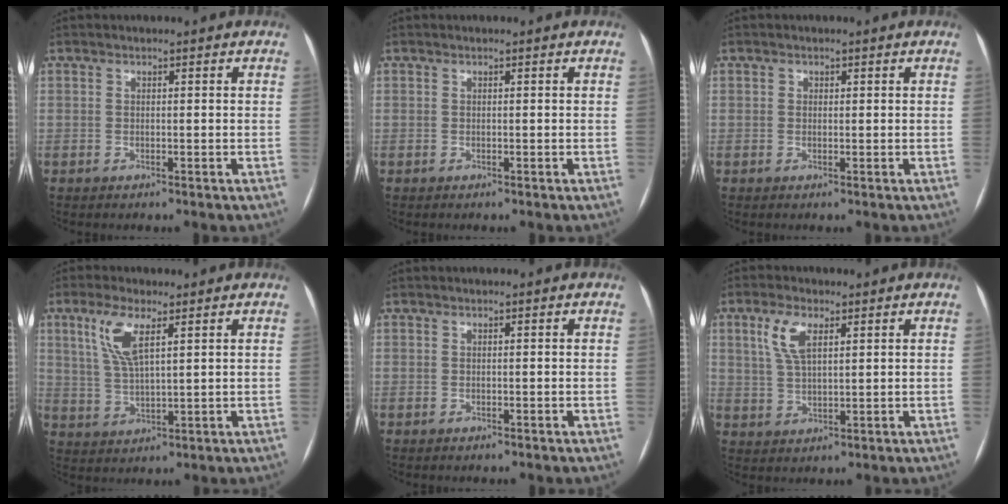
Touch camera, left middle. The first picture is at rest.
{"total": 0.0}
{"total": 0.6, "force": [0.2, 0.6, 0.1], "torque": [0.002, 0.001, 0.002]}
{"total": 6.8, "force": [3.2, 1.6, 5.8], "torque": [-0.125, 0.007, 0.067]}
{"total": 0.0}
{"total": 5.6, "force": [2.6, 2.1, 4.5], "torque": [-0.100, 0.010, 0.055]}